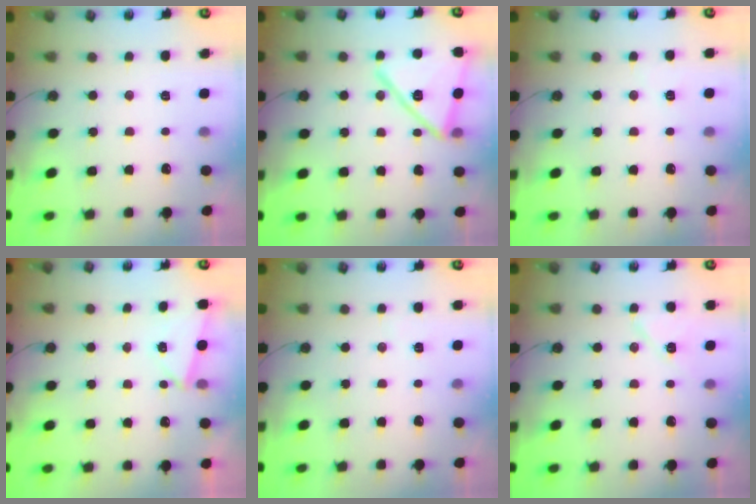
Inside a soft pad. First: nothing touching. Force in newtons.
{"total": 19.0, "press": 19.0, "slide": 0.6}
{"total": 4.1, "press": 4.0, "slide": 0.8}
{"total": 2.7, "press": 2.5, "slide": 1.1}
{"total": 2.3, "press": 2.2, "slide": 0.5}
{"total": 7.8, "press": 7.8, "slide": 0.9}